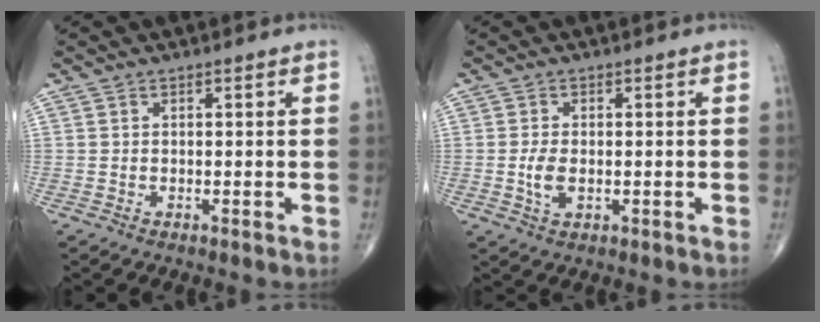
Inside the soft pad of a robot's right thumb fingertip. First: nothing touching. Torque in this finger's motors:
{"motor_torque": [0.40, -0.19, 0.49, 0.24, 0.18]}